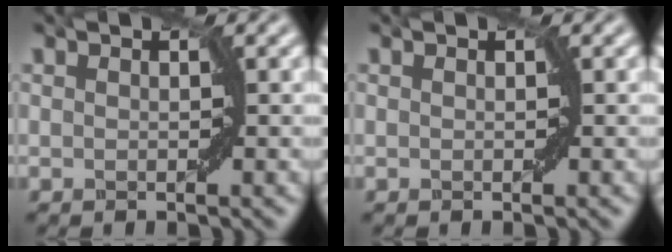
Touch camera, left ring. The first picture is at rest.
{"total": 0.0}